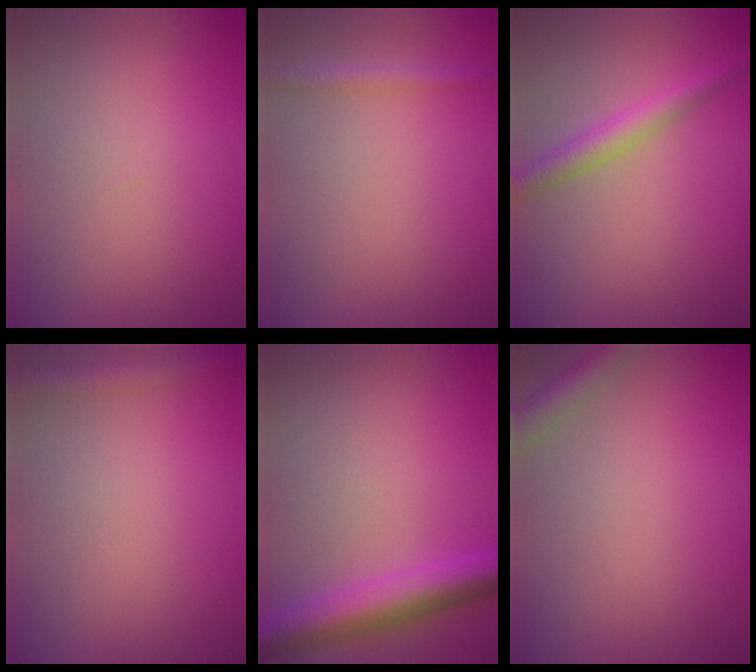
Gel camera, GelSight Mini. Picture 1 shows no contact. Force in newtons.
{"total": 1.5, "press": 1.5, "slide": 0.1}
{"total": 2.6, "press": 2.6, "slide": 0.0}
{"total": 2.5, "press": 2.5, "slide": 0.1}
{"total": 5.5, "press": 5.5, "slide": 0.2}
{"total": 2.3, "press": 2.3, "slide": 0.1}